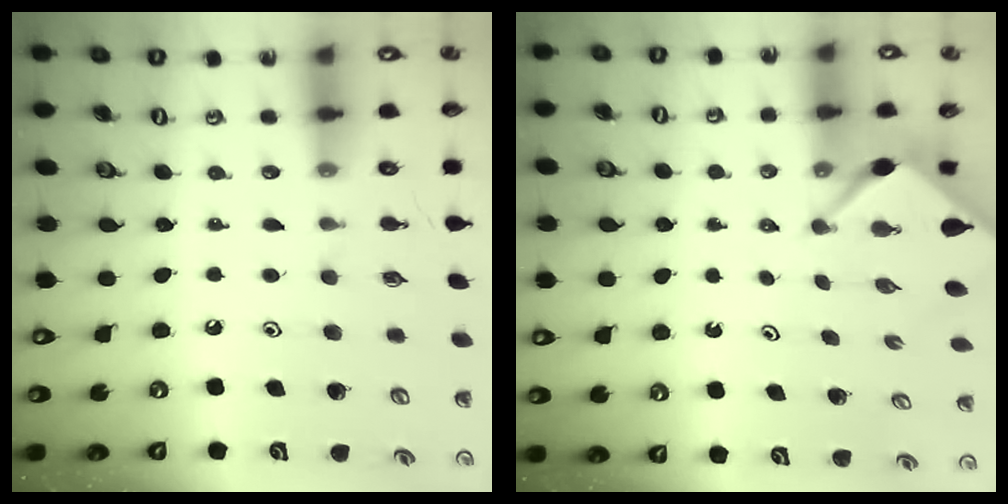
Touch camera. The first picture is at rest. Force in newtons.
{"total": 2.2, "press": 2.1, "slide": 0.3}